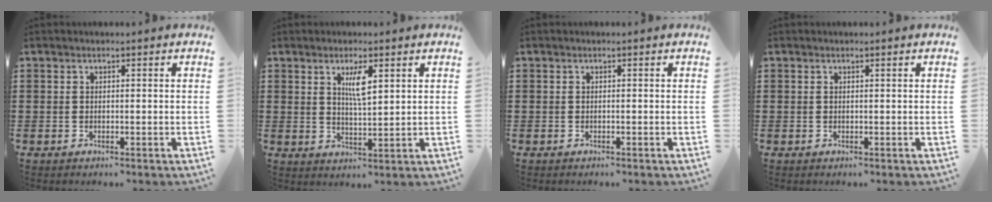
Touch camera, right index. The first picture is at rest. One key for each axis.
{"total": 4.0, "fx": 1.7, "fy": 1.0, "fz": 3.5, "tx": -0.066, "ty": 0.003, "tz": 0.026}
{"total": 0.0}
{"total": 0.0}